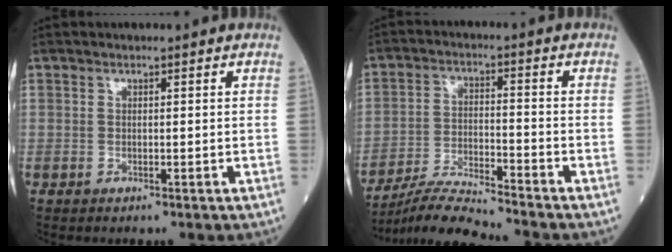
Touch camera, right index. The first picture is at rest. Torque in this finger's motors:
{"motor_torque": [-0.20, -0.29, 0.08, 0.02]}